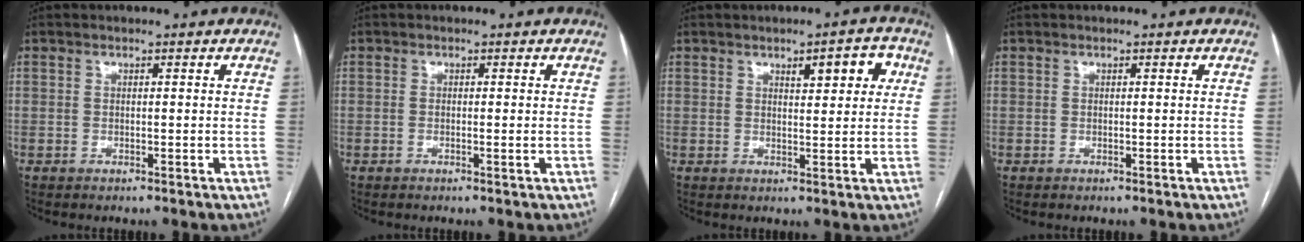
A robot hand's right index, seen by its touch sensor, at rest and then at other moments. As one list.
[{"total": 0.6, "force": [-0.2, 0.0, 0.6], "torque": [-0.012, 0.000, -0.003]}, {"total": 5.2, "force": [2.2, 1.5, 4.4], "torque": [-0.058, 0.008, 0.030]}, {"total": 0.0}]